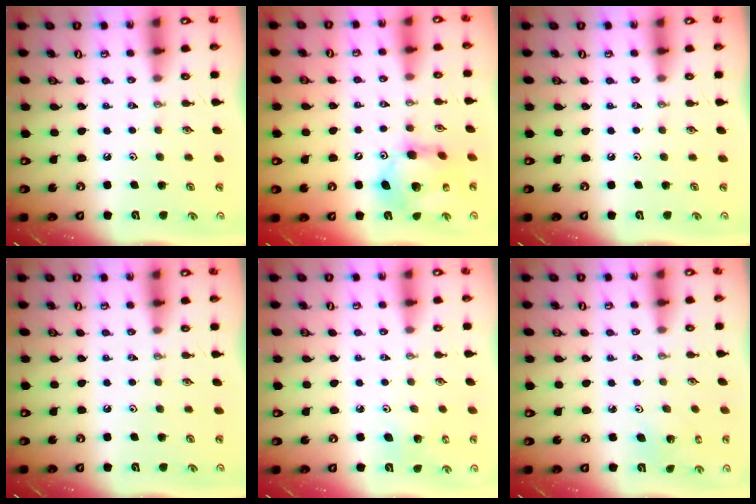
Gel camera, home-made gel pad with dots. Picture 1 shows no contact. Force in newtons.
{"total": 14.4, "press": 14.3, "slide": 1.2}
{"total": 0.0}
{"total": 0.0}
{"total": 5.4, "press": 5.3, "slide": 1.3}
{"total": 2.3, "press": 2.3, "slide": 0.2}